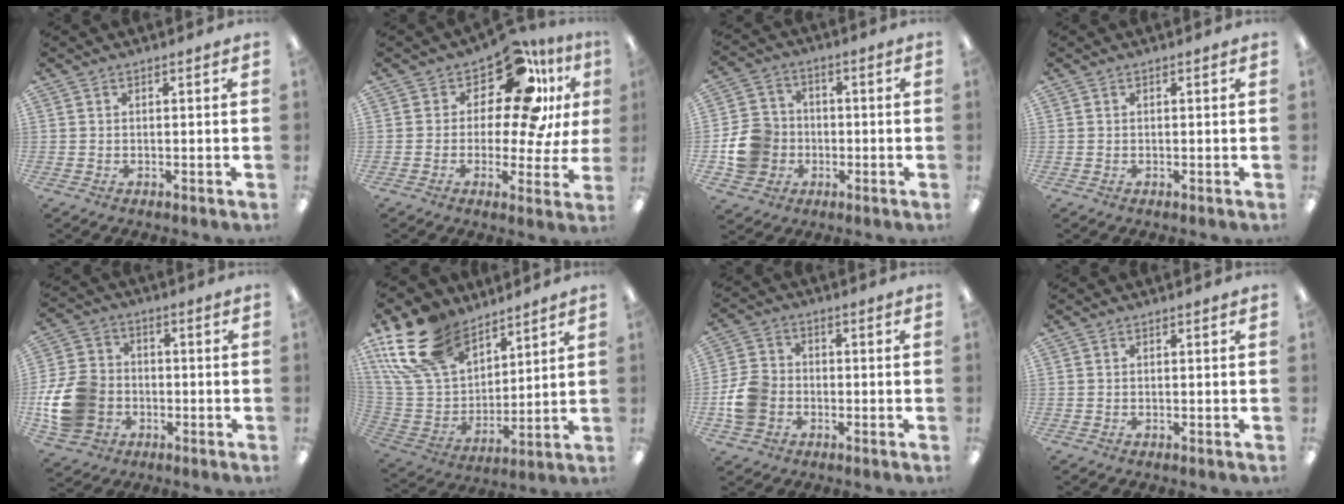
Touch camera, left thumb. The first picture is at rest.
{"total": 15.8, "force": [9.1, 6.8, 10.9], "torque": [-0.164, -0.072, 0.152]}
{"total": 10.6, "force": [-2.5, 9.7, 3.5], "torque": [-0.077, 0.031, -0.038]}
{"total": 0.0}
{"total": 14.3, "force": [-3.3, 11.8, 7.5], "torque": [-0.164, 0.027, -0.056]}
{"total": 20.0, "force": [13.7, 11.5, 8.8], "torque": [-0.213, -0.070, 0.259]}
{"total": 8.6, "force": [-2.0, 7.1, 4.4], "torque": [-0.093, 0.019, -0.036]}
{"total": 0.0}